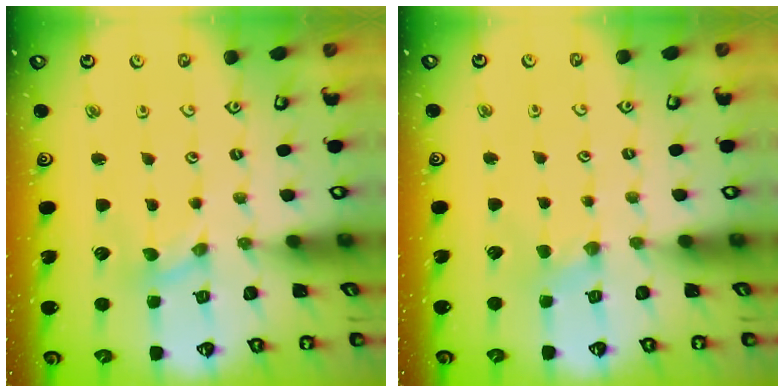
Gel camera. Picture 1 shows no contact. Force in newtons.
{"total": 1.1, "press": 1.1, "slide": 0.2}